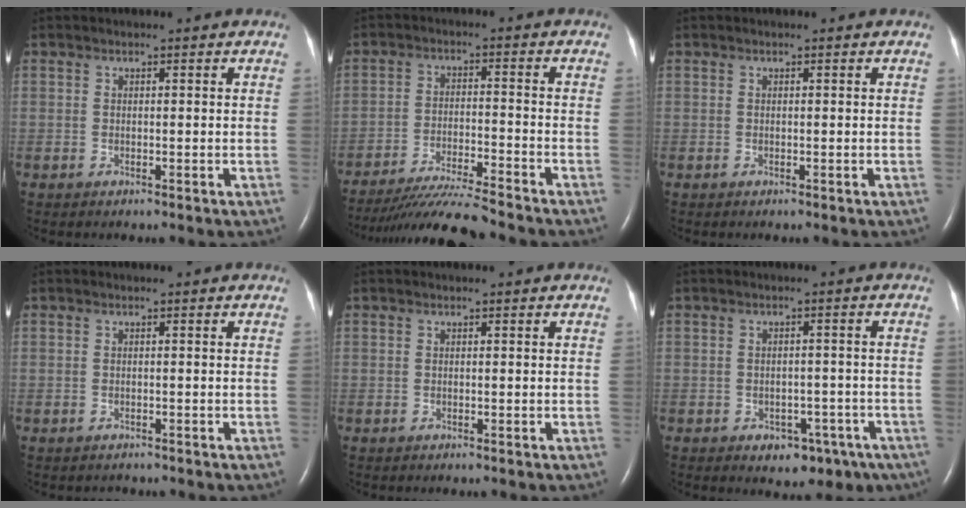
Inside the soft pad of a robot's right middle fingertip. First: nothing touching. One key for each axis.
{"total": 10.8, "fx": -10.0, "fy": -1.3, "fz": 4.0, "tx": -0.066, "ty": -0.021, "tz": -0.175}
{"total": 0.0}
{"total": 0.0}
{"total": 0.0}
{"total": 7.0, "fx": -4.3, "fy": 4.4, "fz": 3.3, "tx": -0.025, "ty": 0.018, "tz": -0.051}